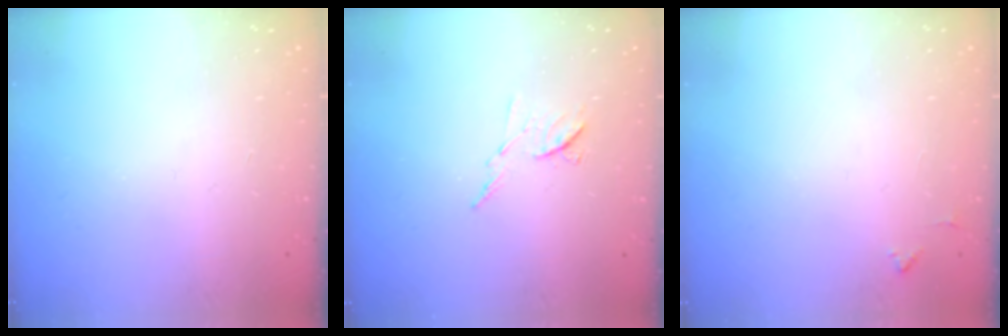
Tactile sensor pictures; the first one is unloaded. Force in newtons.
{"total": 6.8, "press": 6.8, "slide": 0.5}
{"total": 4.1, "press": 4.0, "slide": 0.6}